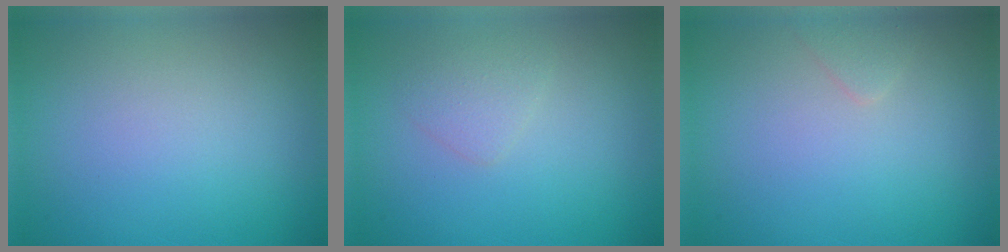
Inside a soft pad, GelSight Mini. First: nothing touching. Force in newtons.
{"total": 1.4, "press": 1.4, "slide": 0.1}
{"total": 0.9, "press": 0.9, "slide": 0.1}